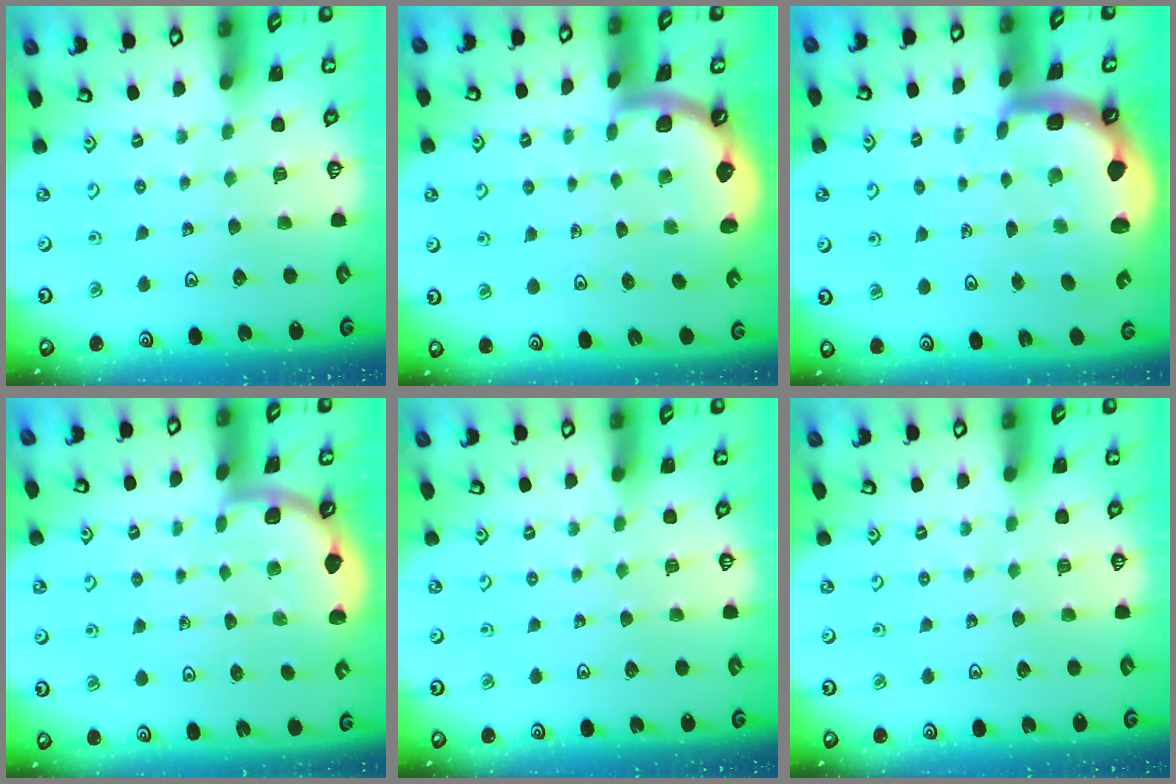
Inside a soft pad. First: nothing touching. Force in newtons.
{"total": 1.6, "press": 1.6, "slide": 0.1}
{"total": 3.7, "press": 3.6, "slide": 1.0}
{"total": 1.9, "press": 1.9, "slide": 0.0}
{"total": 0.0}
{"total": 0.0}